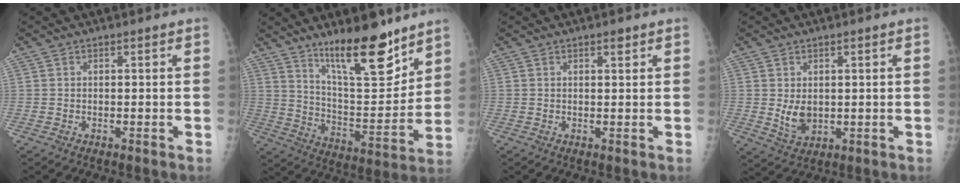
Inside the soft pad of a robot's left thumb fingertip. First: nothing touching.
{"total": 17.3, "force": [12.4, 4.8, 11.1], "torque": [-0.139, -0.093, 0.212]}
{"total": 1.2, "force": [0.8, 0.4, 0.8], "torque": [-0.007, -0.004, 0.012]}
{"total": 4.5, "force": [0.4, 3.1, 3.1], "torque": [-0.042, -0.013, 0.018]}